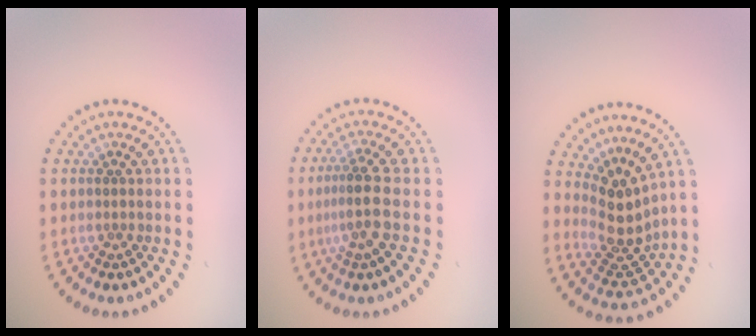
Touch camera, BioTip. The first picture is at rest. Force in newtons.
{"total": 2.9, "press": 2.5, "slide": 1.6}
{"total": 4.0, "press": 3.0, "slide": 2.7}